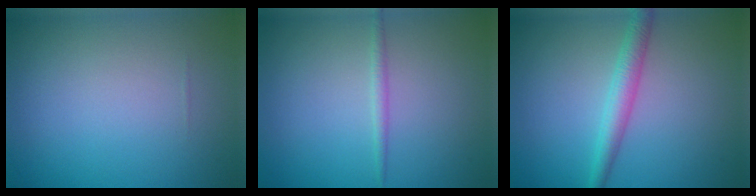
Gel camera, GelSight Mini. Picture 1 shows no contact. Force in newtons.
{"total": 0.9, "press": 0.9, "slide": 0.0}
{"total": 2.6, "press": 2.6, "slide": 0.0}